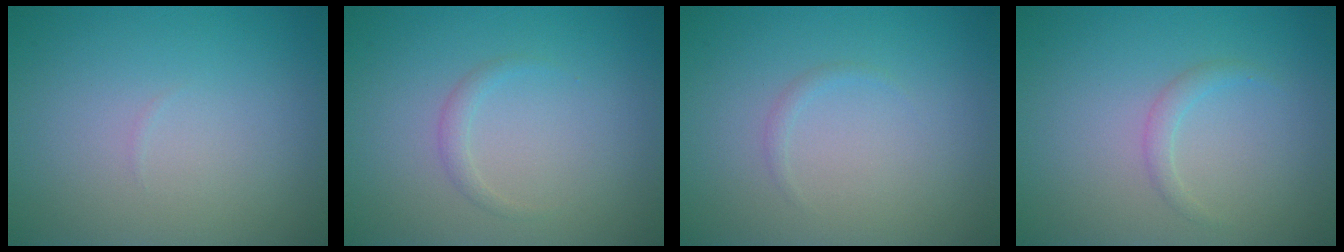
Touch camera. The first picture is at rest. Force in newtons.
{"total": 0.5, "press": 0.5, "slide": 0.1}
{"total": 0.6, "press": 0.6, "slide": 0.1}
{"total": 1.1, "press": 1.1, "slide": 0.2}